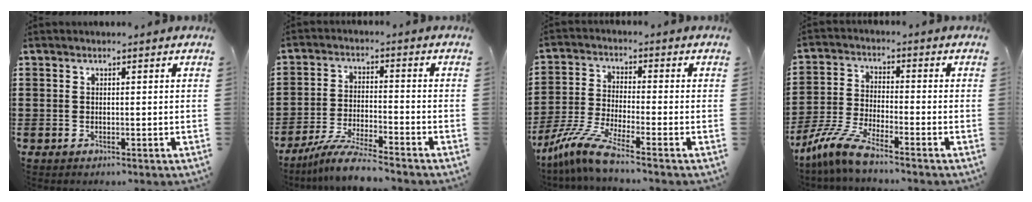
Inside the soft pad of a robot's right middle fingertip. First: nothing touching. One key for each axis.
{"total": 6.8, "fx": -6.1, "fy": -0.1, "fz": 2.9, "tx": -0.062, "ty": -0.010, "tz": -0.116}
{"total": 7.2, "fx": -5.8, "fy": 0.4, "fz": 4.3, "tx": -0.110, "ty": -0.018, "tz": -0.118}
{"total": 6.8, "fx": -5.8, "fy": 0.5, "fz": 3.7, "tx": -0.099, "ty": -0.016, "tz": -0.116}